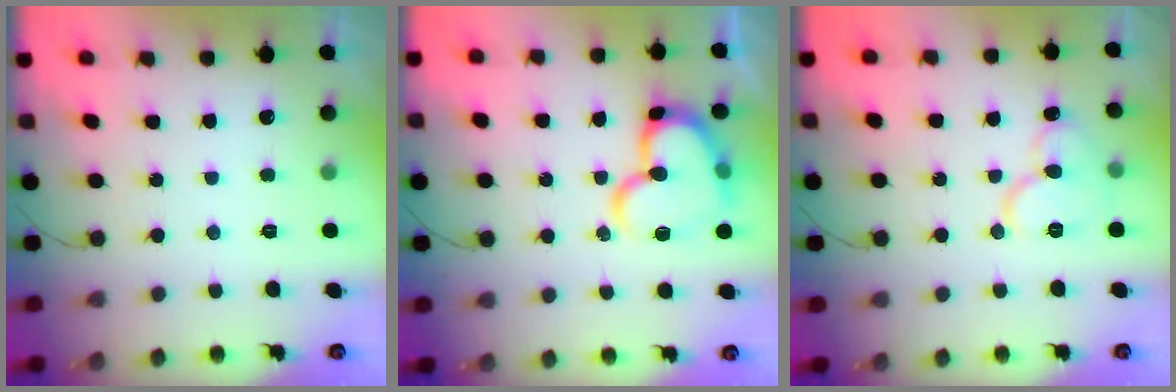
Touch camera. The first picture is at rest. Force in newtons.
{"total": 17.9, "press": 17.8, "slide": 1.9}
{"total": 10.3, "press": 10.2, "slide": 1.2}